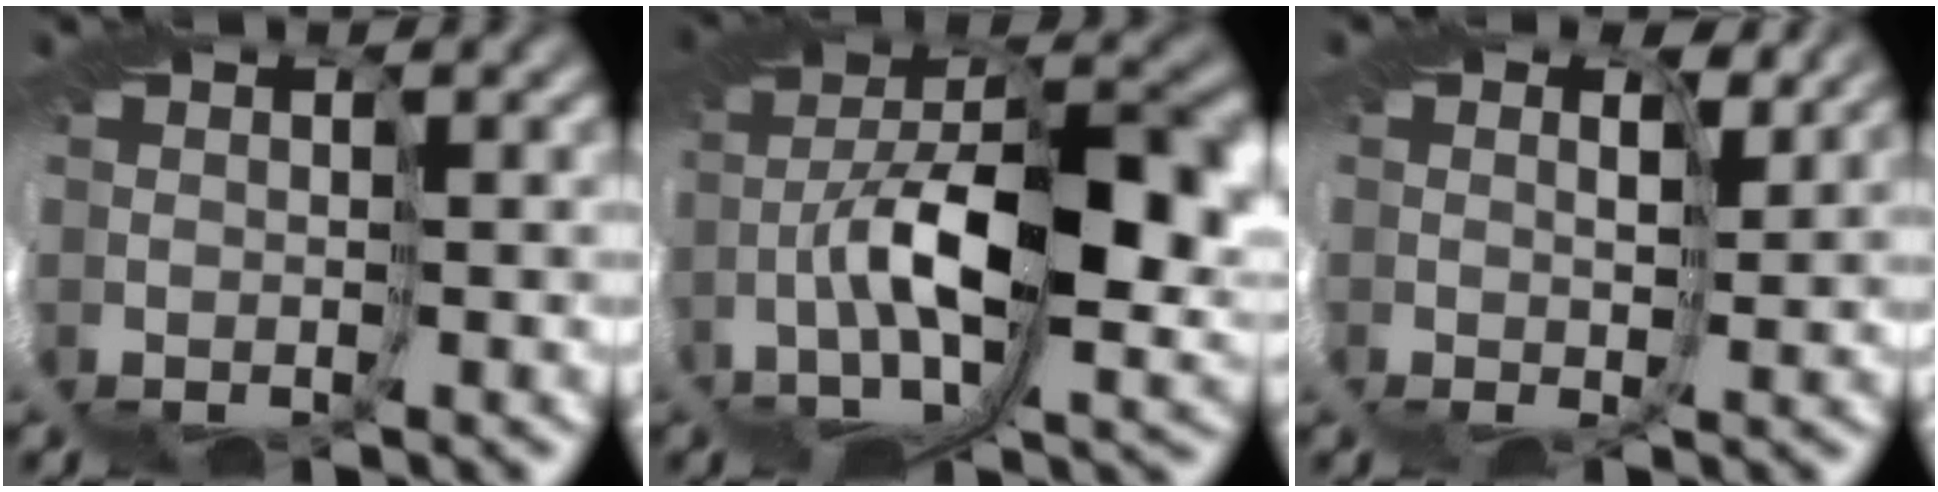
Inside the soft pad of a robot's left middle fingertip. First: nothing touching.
{"total": 8.9, "force": [0.6, 3.8, 8.1], "torque": [-0.167, 0.003, 0.002]}
{"total": 4.6, "force": [3.2, 2.1, 2.6], "torque": [-0.059, 0.010, 0.032]}